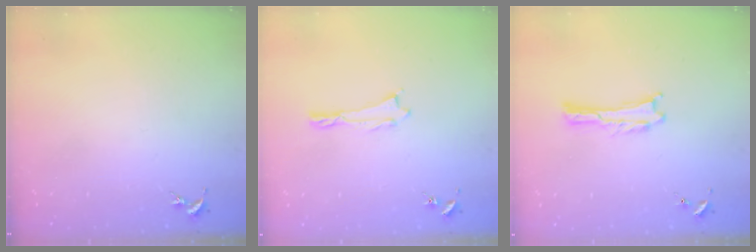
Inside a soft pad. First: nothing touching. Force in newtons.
{"total": 0.5, "press": 0.5, "slide": 0.2}
{"total": 0.0}